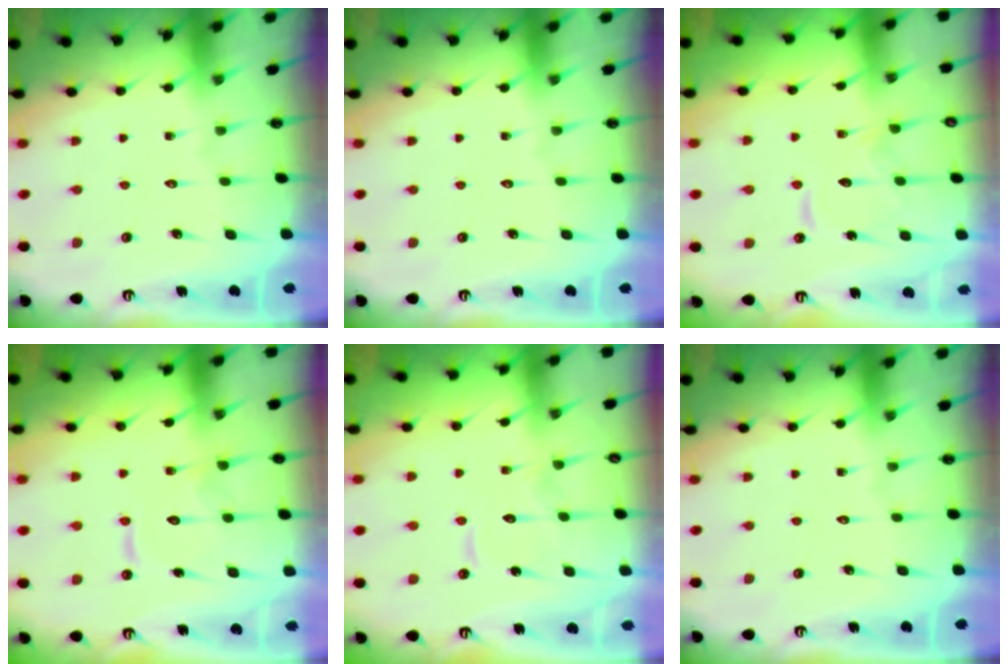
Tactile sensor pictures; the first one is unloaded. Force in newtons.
{"total": 0.0}
{"total": 8.9, "press": 8.8, "slide": 0.7}
{"total": 10.8, "press": 10.7, "slide": 1.1}
{"total": 7.7, "press": 7.7, "slide": 0.4}
{"total": 0.0}